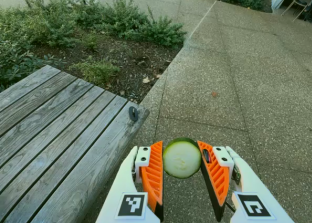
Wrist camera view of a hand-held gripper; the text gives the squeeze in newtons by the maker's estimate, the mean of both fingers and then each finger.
{"total": 7.9, "left": 7.9, "right": 8.0}